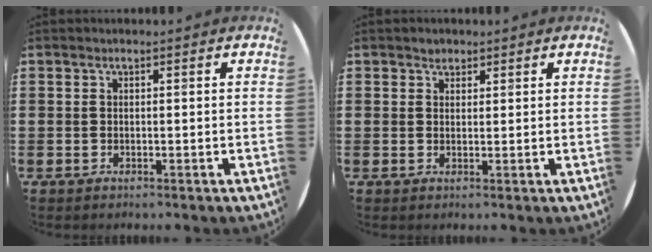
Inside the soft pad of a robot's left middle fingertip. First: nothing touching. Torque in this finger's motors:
{"motor_torque": [0.03, -0.01, 0.00, 0.00]}